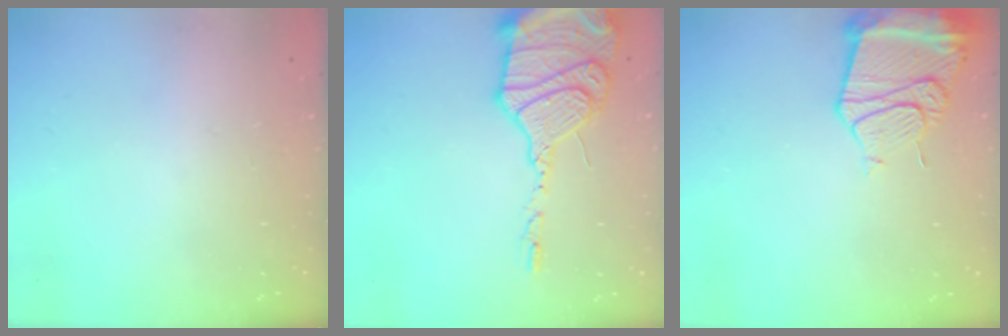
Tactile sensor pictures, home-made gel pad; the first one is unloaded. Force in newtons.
{"total": 20.5, "press": 19.8, "slide": 5.4}
{"total": 14.5, "press": 14.4, "slide": 1.7}